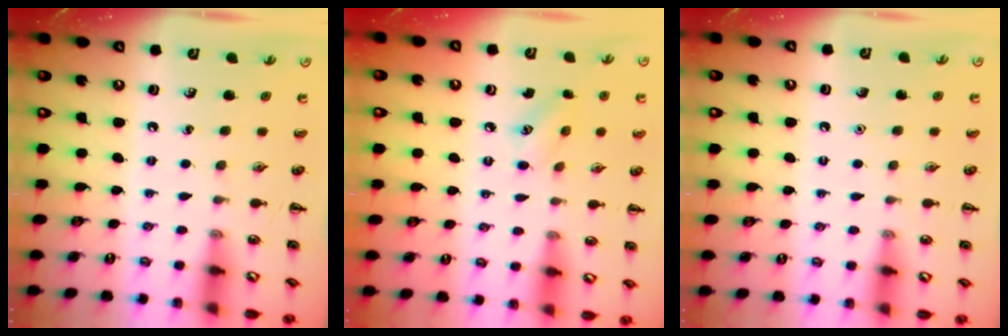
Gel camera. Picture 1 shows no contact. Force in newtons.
{"total": 6.0, "press": 5.8, "slide": 1.6}
{"total": 1.6, "press": 1.6, "slide": 0.1}